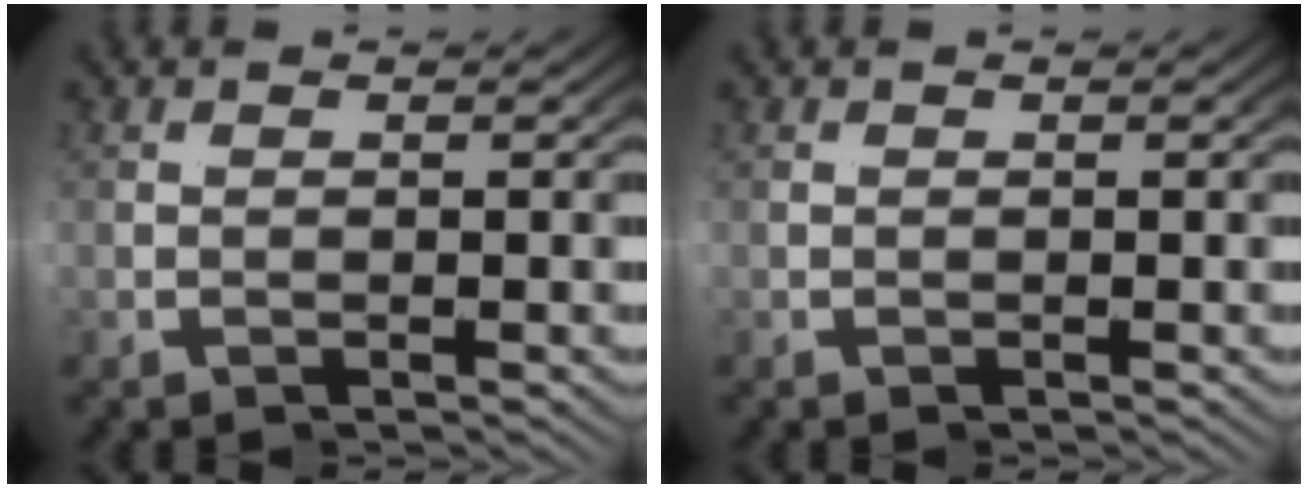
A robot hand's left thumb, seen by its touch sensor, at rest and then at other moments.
{"total": 0.0}